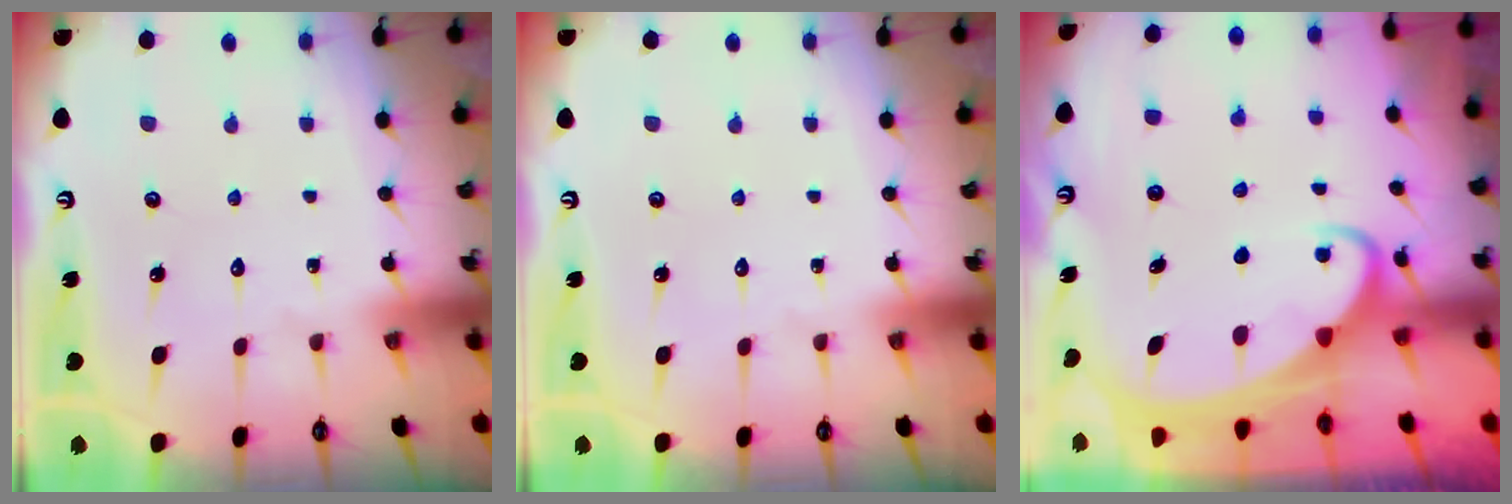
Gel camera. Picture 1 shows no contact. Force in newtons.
{"total": 0.0}
{"total": 3.0, "press": 2.9, "slide": 0.3}